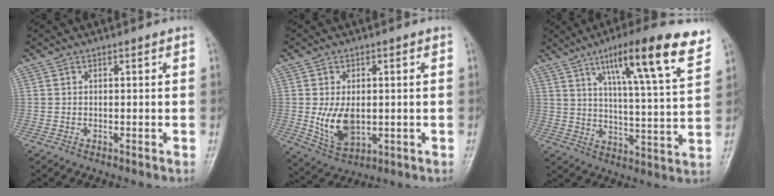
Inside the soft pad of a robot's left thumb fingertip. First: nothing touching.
{"total": 7.7, "force": [-0.5, 4.8, 6.0], "torque": [-0.099, -0.010, 0.006]}
{"total": 18.1, "force": [10.6, 2.7, 14.5], "torque": [-0.200, -0.041, 0.160]}